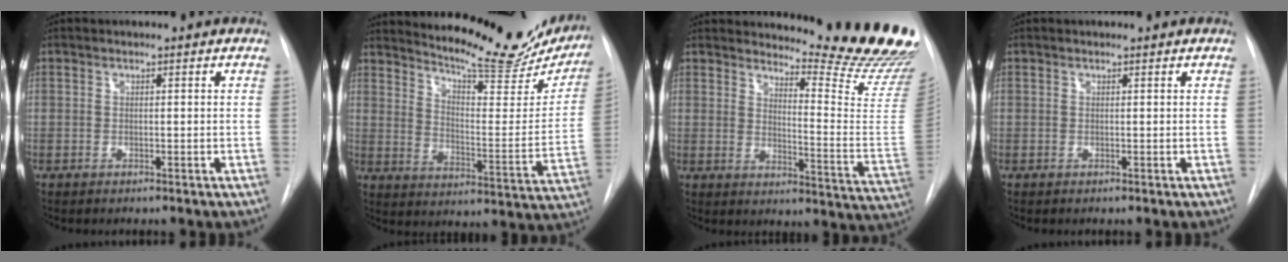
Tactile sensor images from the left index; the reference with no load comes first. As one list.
[{"total": 21.4, "force": [19.1, 4.1, 8.7], "torque": [-0.126, -0.068, 0.243]}, {"total": 18.3, "force": [17.3, -0.3, 5.7], "torque": [-0.082, -0.164, 0.198]}, {"total": 0.0}]